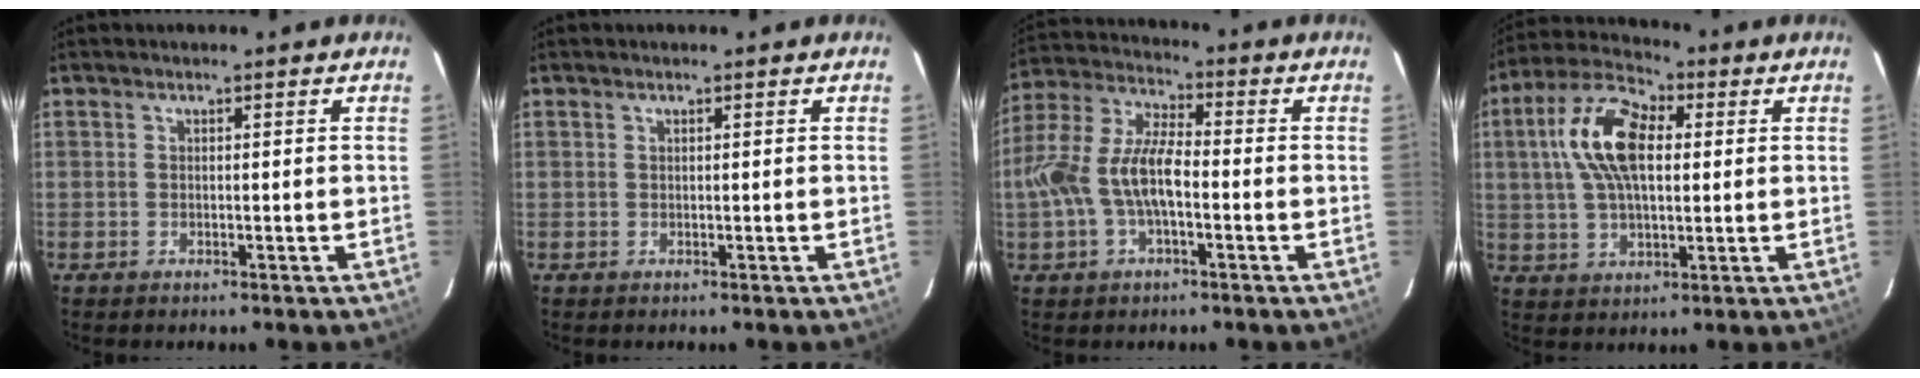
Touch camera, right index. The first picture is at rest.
{"total": 0.0}
{"total": 12.2, "force": [-2.5, 5.4, 10.7], "torque": [-0.229, 0.014, -0.049]}
{"total": 14.1, "force": [2.8, 7.2, 11.9], "torque": [-0.234, 0.027, 0.046]}